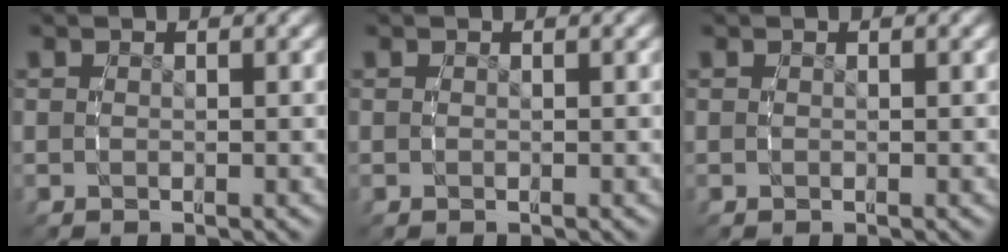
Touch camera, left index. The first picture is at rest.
{"total": 0.0}
{"total": 0.0}